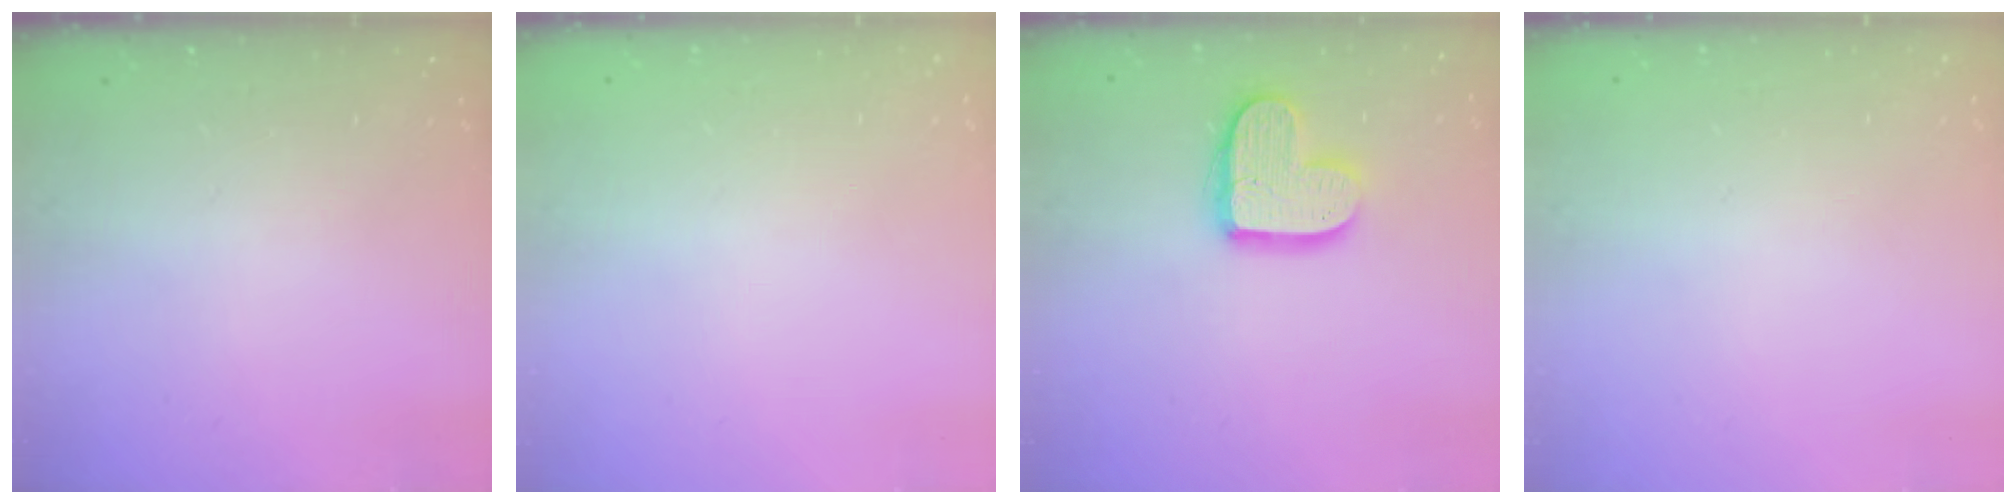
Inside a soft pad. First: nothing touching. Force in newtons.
{"total": 0.0}
{"total": 13.8, "press": 13.8, "slide": 0.9}
{"total": 0.0}